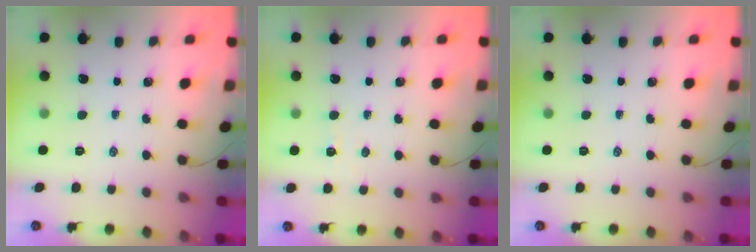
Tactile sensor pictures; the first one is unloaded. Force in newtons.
{"total": 2.6, "press": 2.5, "slide": 0.8}
{"total": 0.0}